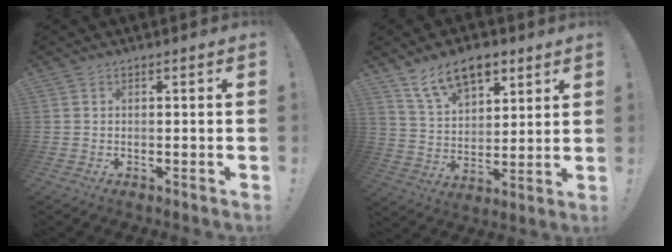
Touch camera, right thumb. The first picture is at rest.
{"total": 13.9, "force": [9.0, 7.7, 7.2], "torque": [-0.117, -0.042, 0.170]}